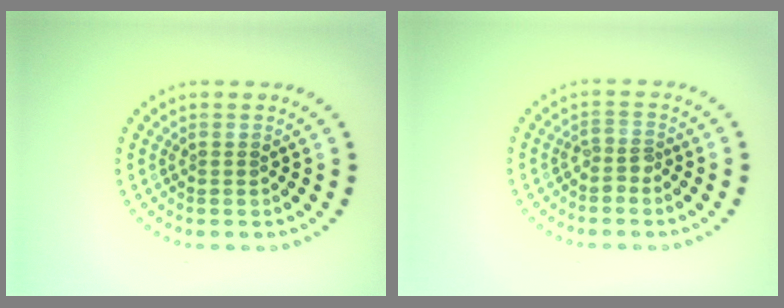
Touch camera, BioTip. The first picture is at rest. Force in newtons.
{"total": 1.4, "press": 1.1, "slide": 0.8}